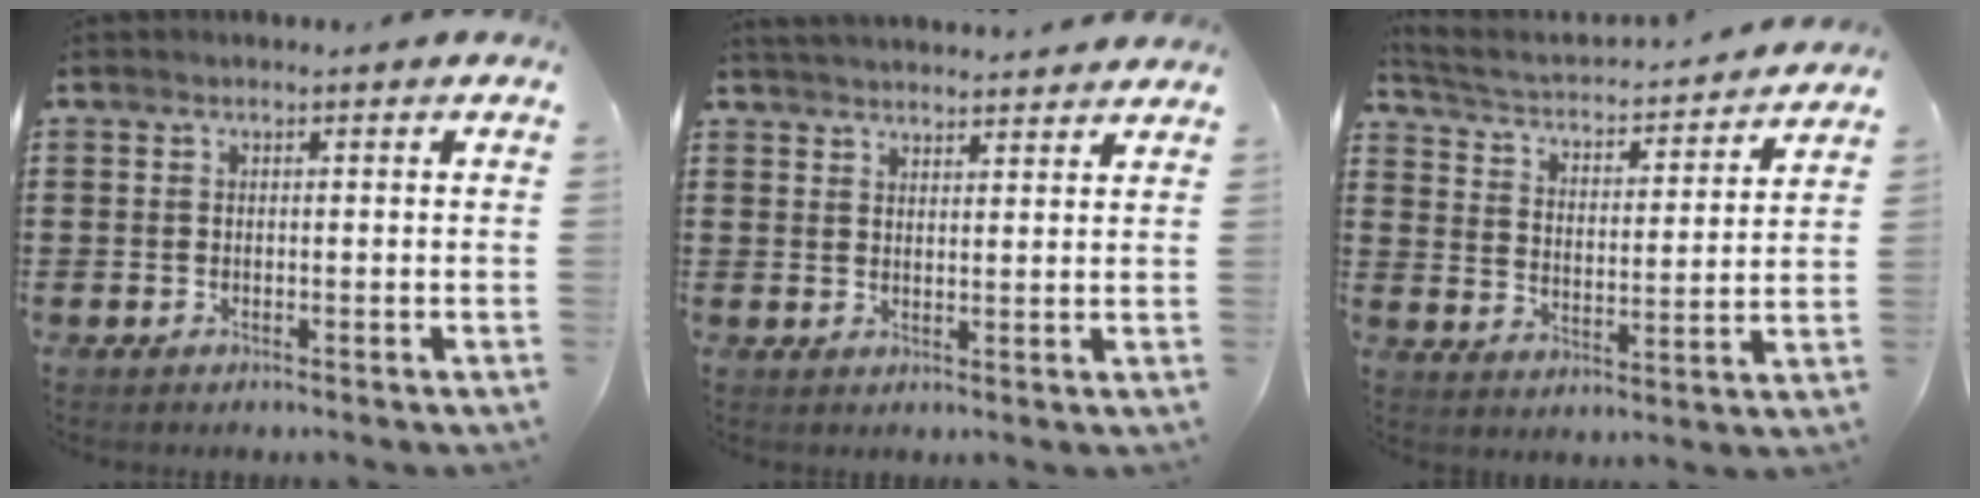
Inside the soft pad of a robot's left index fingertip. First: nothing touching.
{"total": 3.0, "force": [3.0, -0.1, 0.0], "torque": [-0.010, -0.010, 0.056]}
{"total": 2.2, "force": [2.0, 0.7, 0.7], "torque": [-0.033, -0.023, 0.021]}